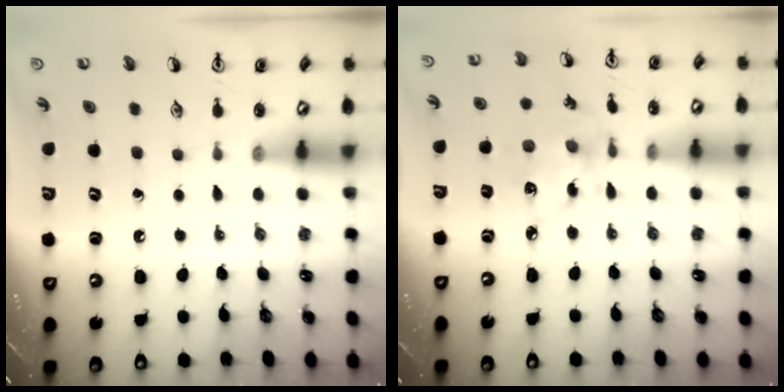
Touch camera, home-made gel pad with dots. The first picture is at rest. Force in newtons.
{"total": 8.1, "press": 8.1, "slide": 0.4}